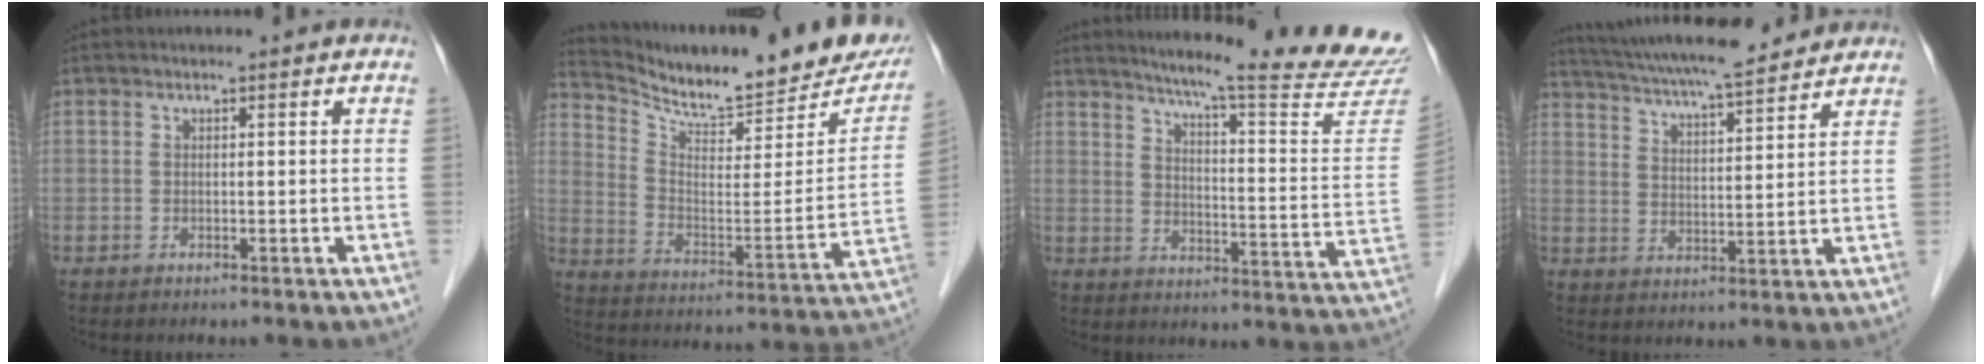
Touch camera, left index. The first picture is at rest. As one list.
[{"total": 22.8, "force": [20.4, 4.1, 9.4], "torque": [-0.151, -0.060, 0.286]}, {"total": 23.8, "force": [21.5, -0.7, 10.0], "torque": [-0.140, -0.102, 0.262]}, {"total": 15.9, "force": [14.2, 1.8, 6.9], "torque": [-0.126, 0.024, 0.224]}]